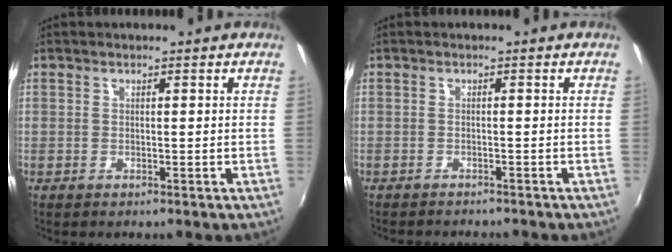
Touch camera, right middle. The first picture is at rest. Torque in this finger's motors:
{"motor_torque": [0.06, -0.25, 0.02, 0.03]}